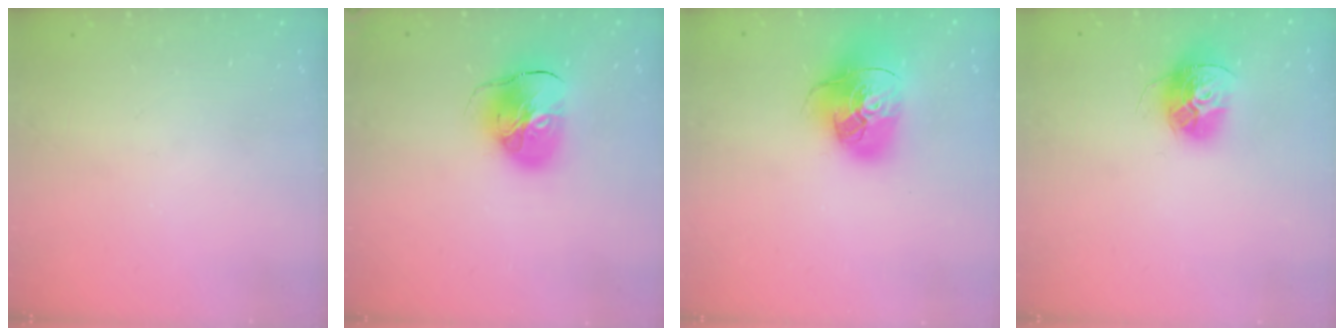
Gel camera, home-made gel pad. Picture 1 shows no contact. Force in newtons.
{"total": 11.2, "press": 11.1, "slide": 1.5}
{"total": 18.0, "press": 17.8, "slide": 2.8}
{"total": 15.2, "press": 15.2, "slide": 1.4}